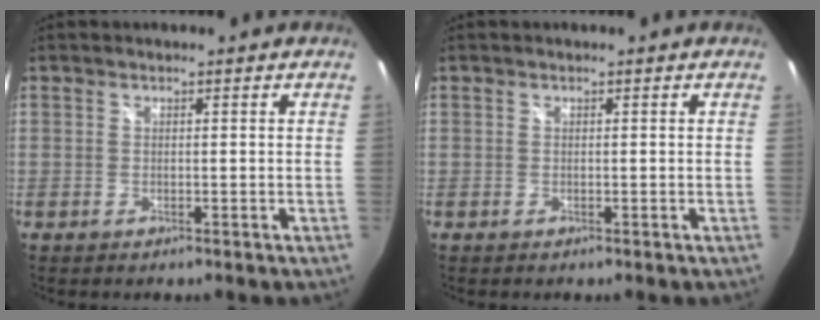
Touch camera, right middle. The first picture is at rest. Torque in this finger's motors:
{"motor_torque": [0.07, -0.23, 0.02, 0.00]}